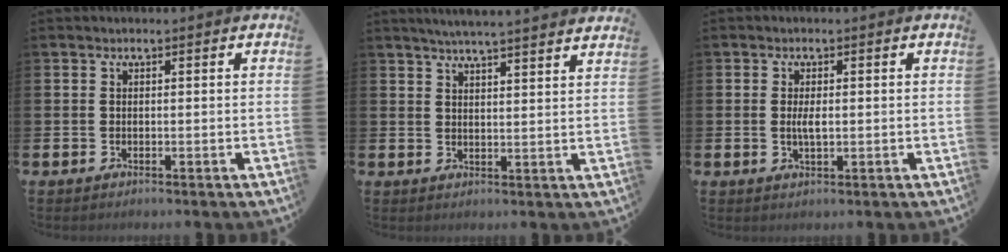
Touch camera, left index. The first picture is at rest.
{"total": 4.7, "force": [4.6, -0.8, 0.8], "torque": [-0.023, -0.024, 0.081]}
{"total": 2.2, "force": [0.1, 0.8, 2.1], "torque": [-0.033, -0.001, -0.002]}